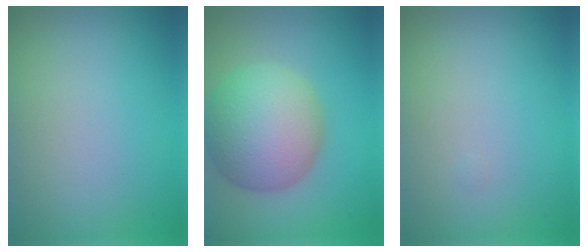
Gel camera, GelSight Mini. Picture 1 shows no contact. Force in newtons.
{"total": 9.0, "press": 9.0, "slide": 0.3}
{"total": 0.0}